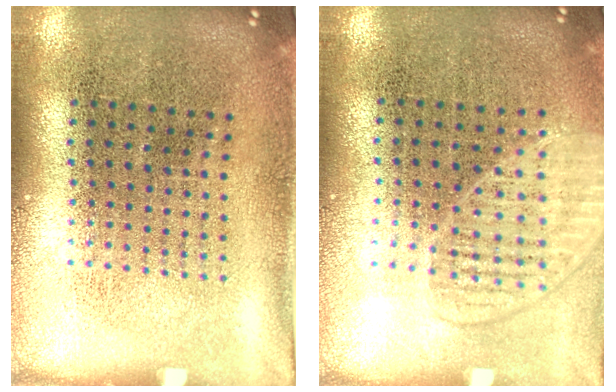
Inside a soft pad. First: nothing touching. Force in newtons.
{"total": 1.5, "press": 1.4, "slide": 0.4}